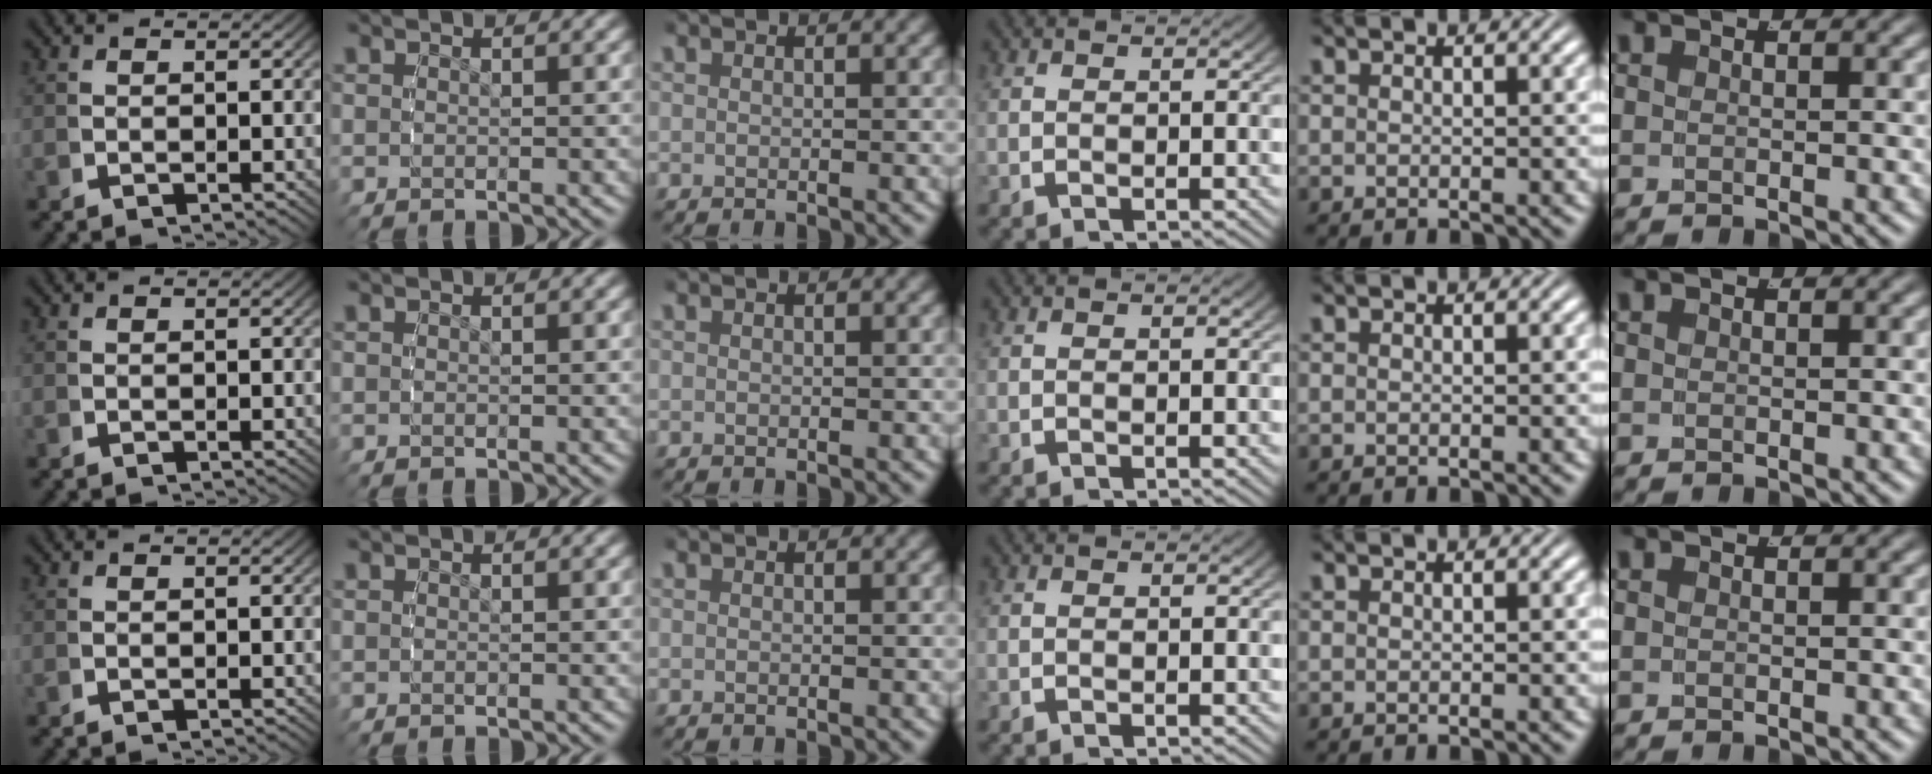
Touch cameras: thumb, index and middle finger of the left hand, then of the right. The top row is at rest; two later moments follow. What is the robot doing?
{"motion": "reach", "object": "jewelry box"}